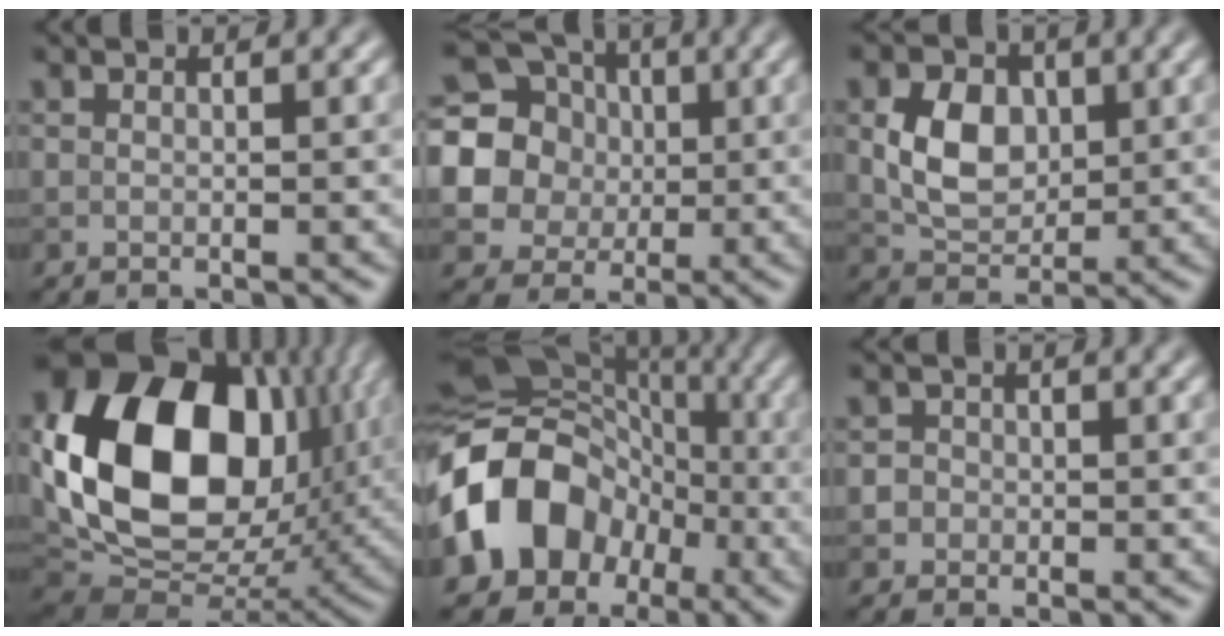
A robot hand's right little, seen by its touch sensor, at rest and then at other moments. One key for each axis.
{"total": 12.1, "fx": 1.5, "fy": 11.1, "fz": 4.4, "tx": -0.142, "ty": 0.036, "tz": 0.011}
{"total": 5.3, "fx": 0.7, "fy": 3.9, "fz": 3.6, "tx": -0.073, "ty": -0.001, "tz": 0.013}
{"total": 16.3, "fx": 3.1, "fy": 11.4, "fz": 11.2, "tx": -0.219, "ty": -0.009, "tz": 0.056}
{"total": 12.6, "fx": -3.7, "fy": 10.1, "fz": 6.6, "tx": -0.126, "ty": -0.001, "tz": -0.081}
{"total": 2.1, "fx": 0.2, "fy": 1.9, "fz": 0.8, "tx": 0.006, "ty": 0.012, "tz": -0.011}